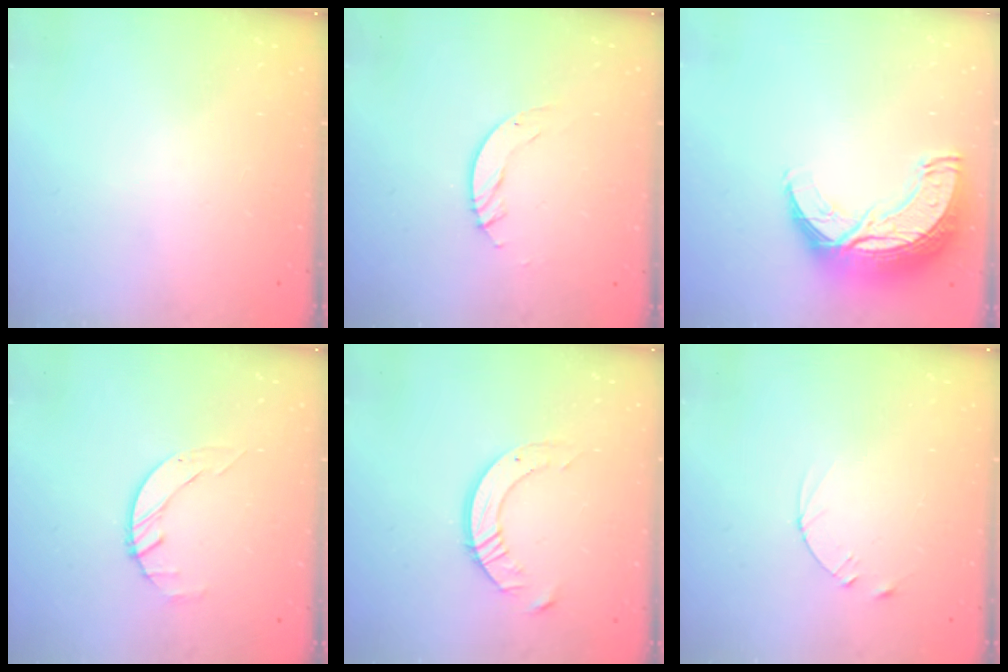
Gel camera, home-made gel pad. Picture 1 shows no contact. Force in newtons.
{"total": 4.0, "press": 4.0, "slide": 0.3}
{"total": 15.0, "press": 14.9, "slide": 1.0}
{"total": 1.4, "press": 1.4, "slide": 0.2}
{"total": 9.2, "press": 9.1, "slide": 0.8}
{"total": 2.4, "press": 2.3, "slide": 0.2}